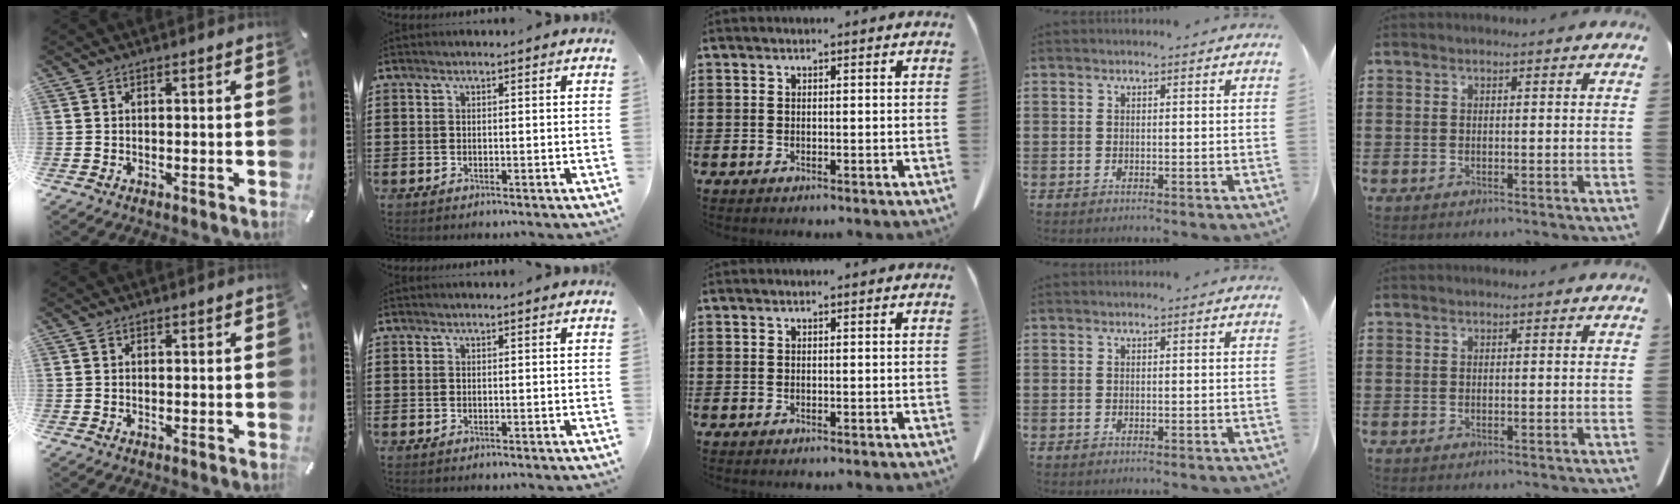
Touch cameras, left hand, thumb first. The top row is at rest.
{}